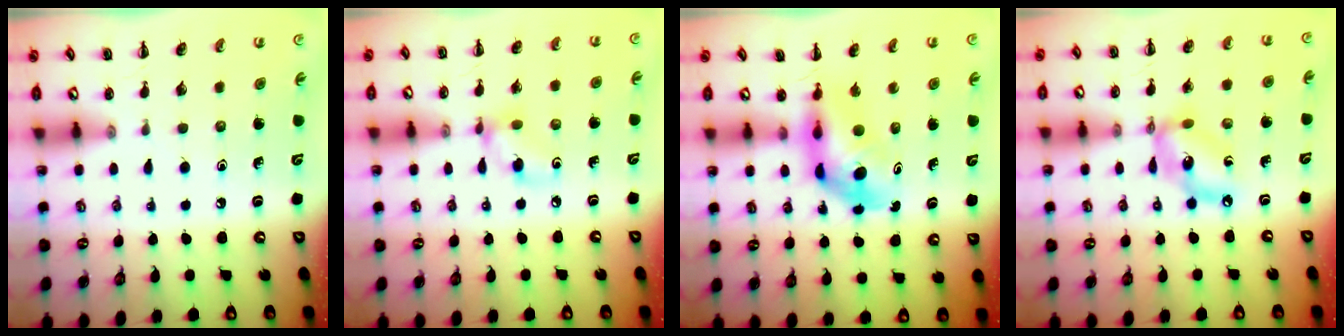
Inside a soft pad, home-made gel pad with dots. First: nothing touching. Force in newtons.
{"total": 5.1, "press": 5.1, "slide": 0.3}
{"total": 5.5, "press": 5.4, "slide": 1.0}
{"total": 9.2, "press": 8.9, "slide": 2.2}